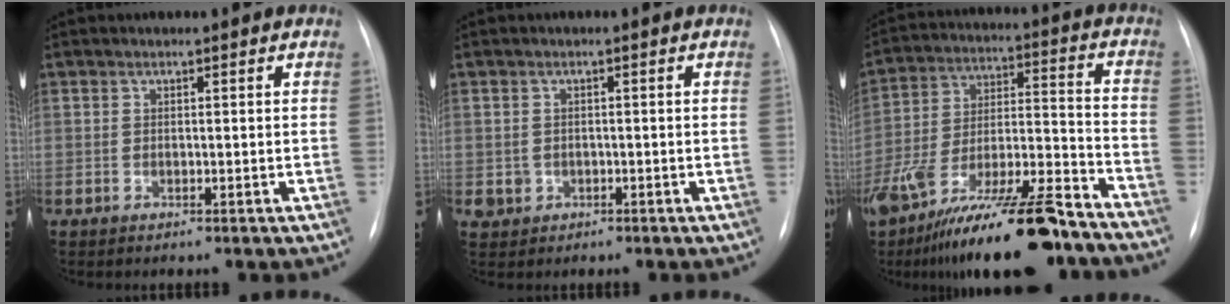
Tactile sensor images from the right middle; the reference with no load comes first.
{"total": 2.1, "force": [-0.5, 2.0, 0.3], "torque": [0.000, 0.006, -0.001]}
{"total": 26.1, "force": [-19.5, 4.5, 16.7], "torque": [-0.267, -0.012, -0.325]}